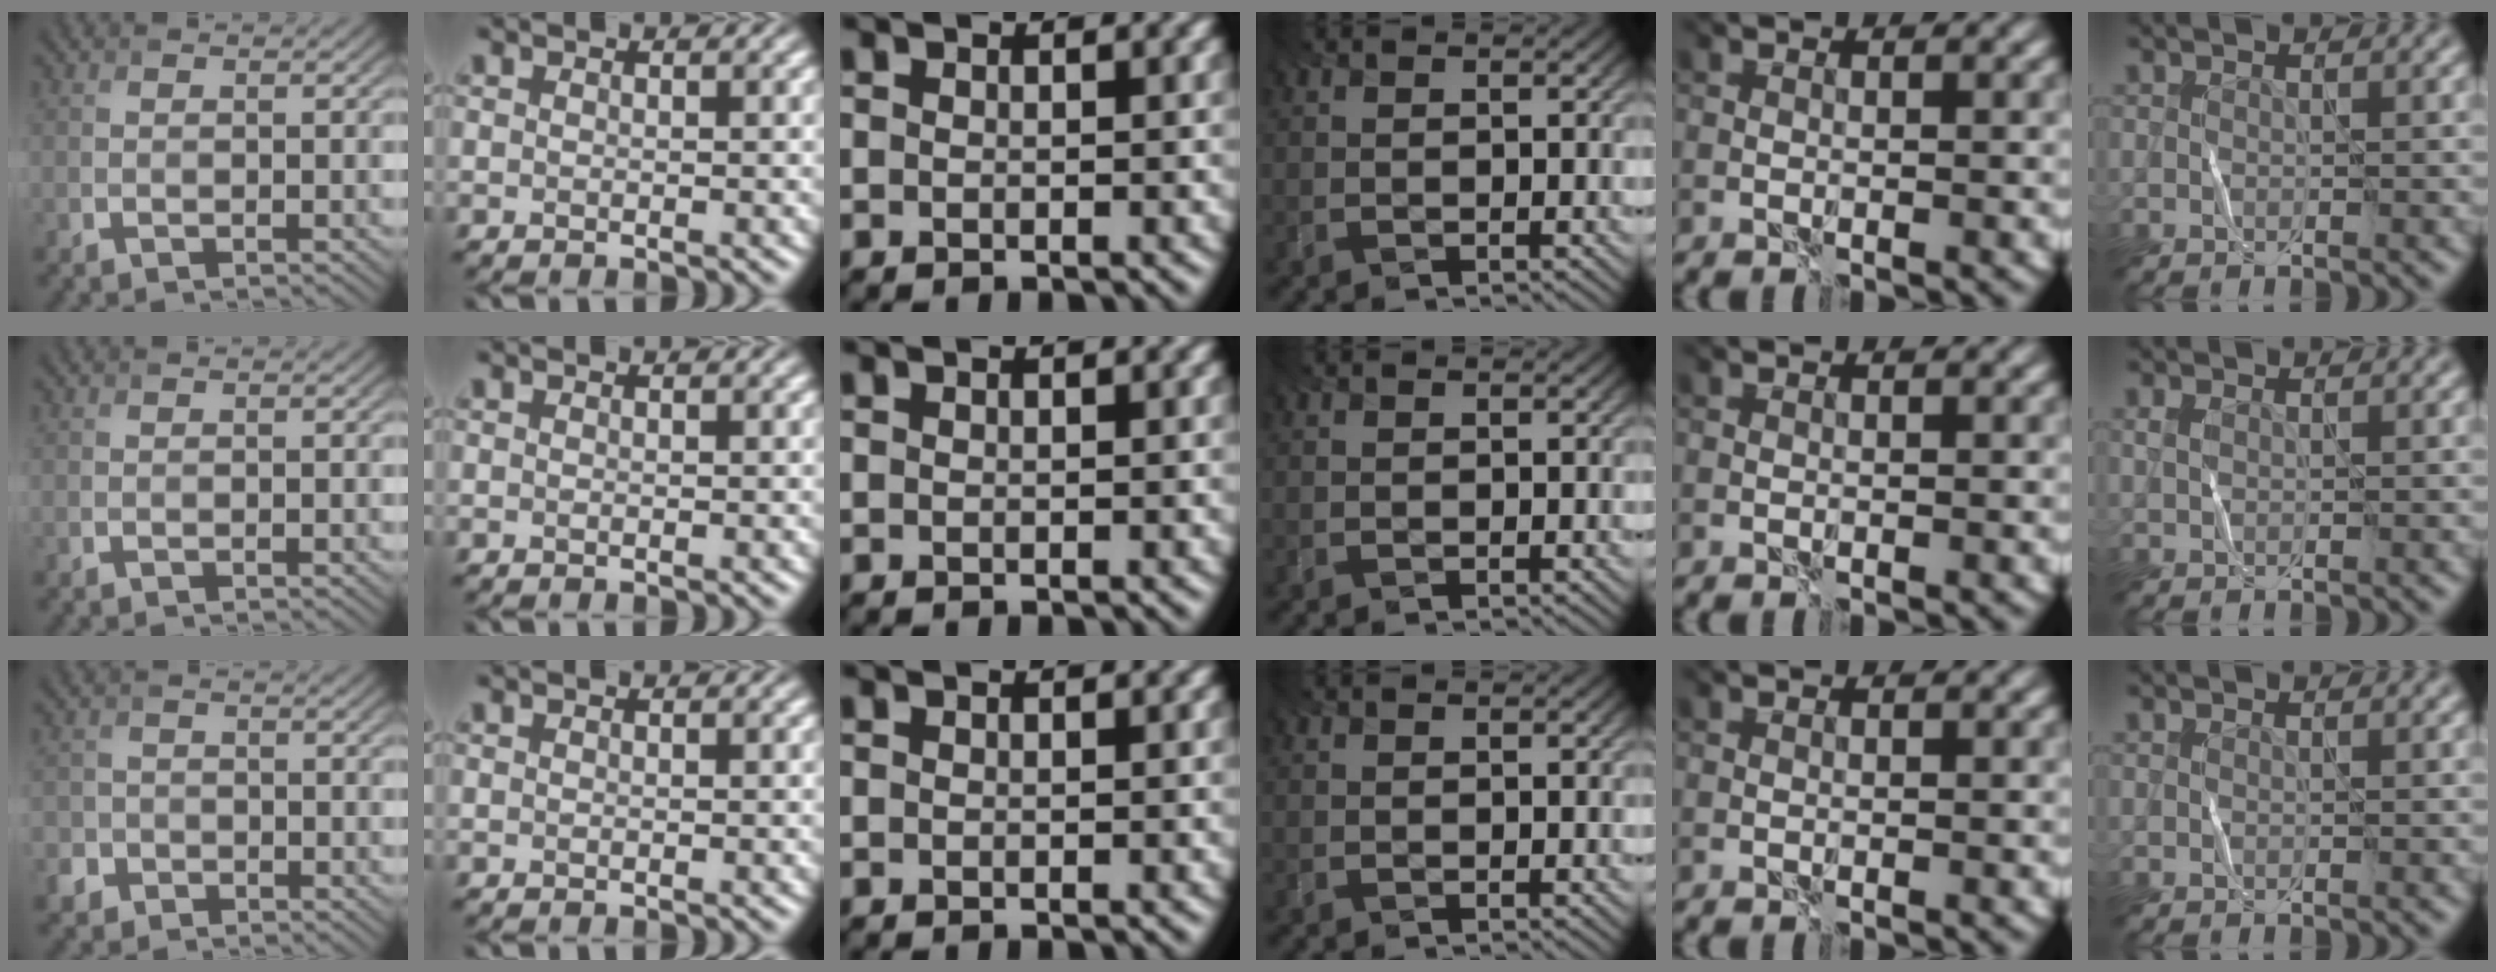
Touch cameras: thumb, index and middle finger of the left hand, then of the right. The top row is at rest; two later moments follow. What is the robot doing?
{"motion": "fold", "object": "bandana"}